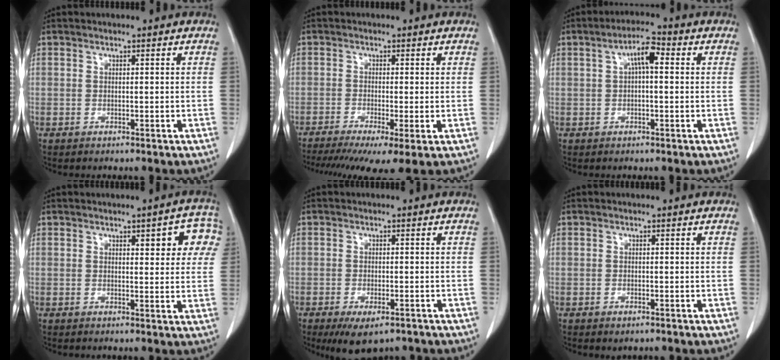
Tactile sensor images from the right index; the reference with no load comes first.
{"total": 9.5, "force": [-5.9, 1.4, 7.3], "torque": [-0.118, -0.017, -0.096]}
{"total": 4.5, "force": [0.9, 1.1, 4.3], "torque": [-0.077, 0.015, 0.012]}
{"total": 6.9, "force": [3.0, 2.3, 5.8], "torque": [-0.055, 0.013, 0.030]}
{"total": 6.2, "force": [-4.2, 2.4, 3.8], "torque": [-0.058, -0.010, -0.062]}
{"total": 0.9, "force": [-0.6, 0.4, 0.6], "torque": [-0.011, -0.002, -0.003]}